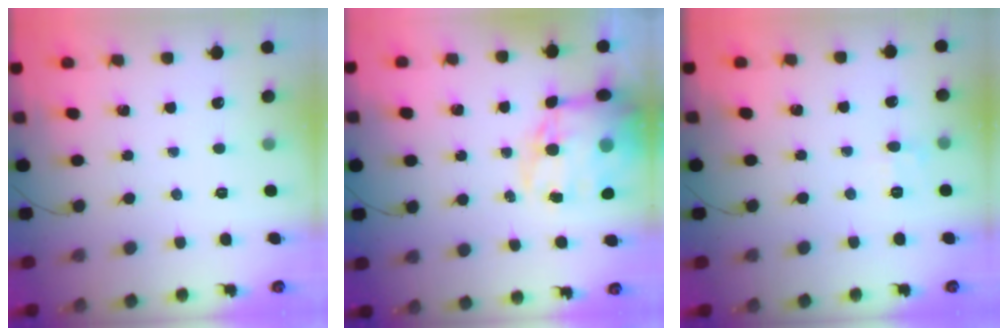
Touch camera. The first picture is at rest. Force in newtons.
{"total": 18.3, "press": 17.8, "slide": 4.2}
{"total": 6.1, "press": 5.9, "slide": 1.7}